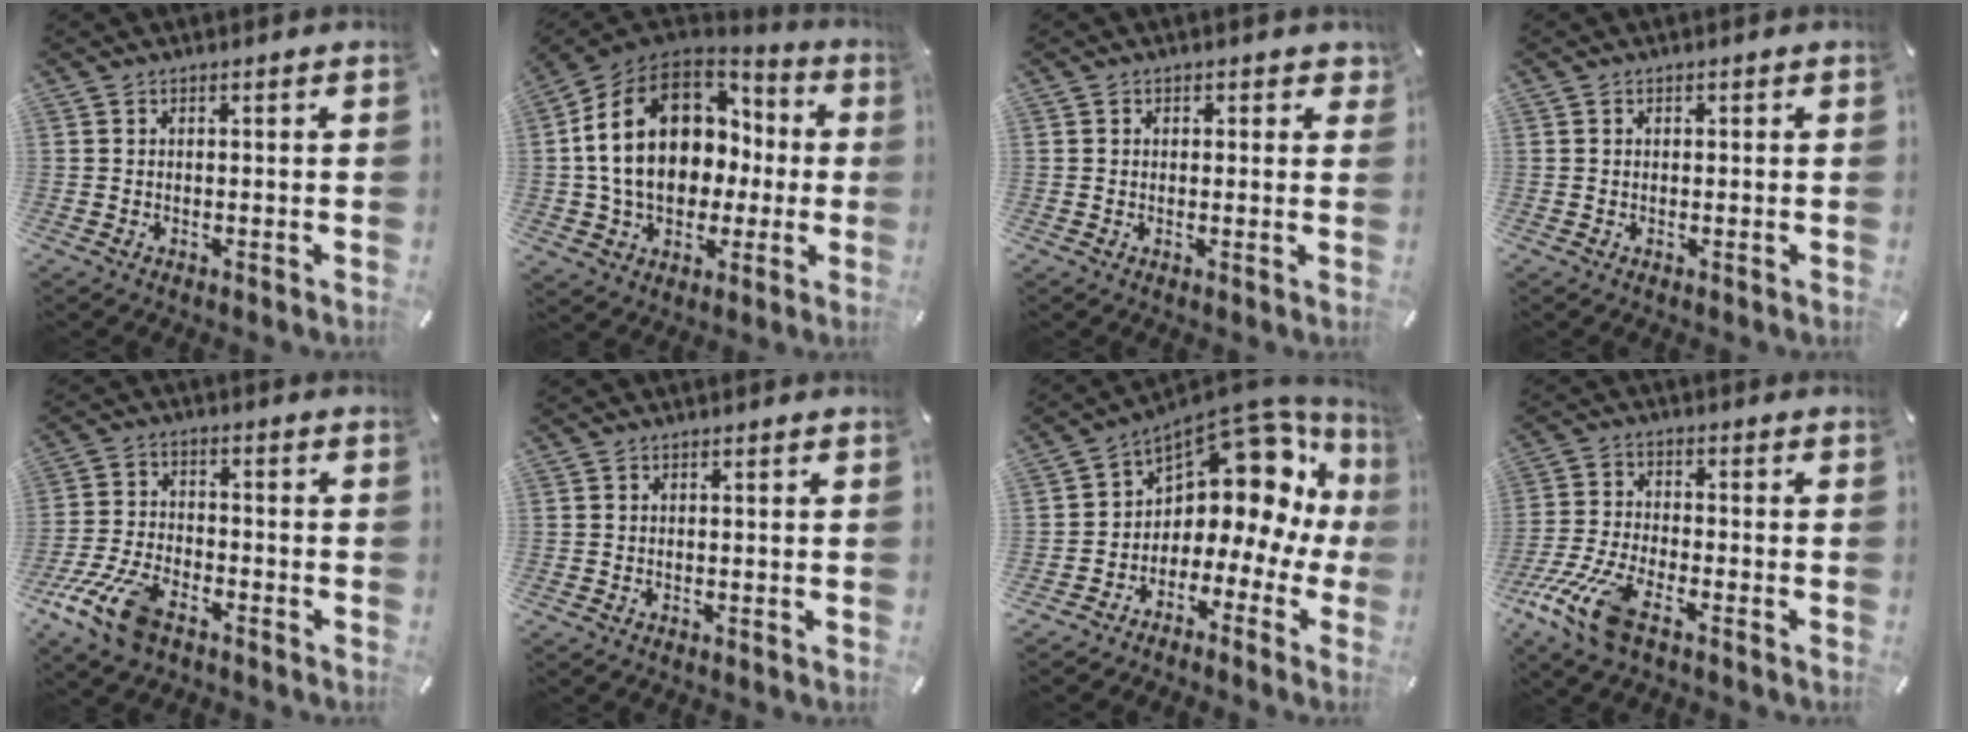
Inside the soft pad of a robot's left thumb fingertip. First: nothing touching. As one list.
[{"total": 19.9, "force": [2.5, 15.1, 12.7], "torque": [-0.256, 0.000, 0.046]}, {"total": 1.7, "force": [0.5, 1.5, 0.7], "torque": [0.008, -0.003, 0.002]}, {"total": 0.6, "force": [0.0, 0.6, 0.1], "torque": [-0.001, 0.005, -0.001]}, {"total": 12.5, "force": [-7.3, 6.5, 7.8], "torque": [-0.169, 0.033, -0.137]}, {"total": 0.0}, {"total": 12.6, "force": [6.1, 8.0, 7.6], "torque": [-0.109, -0.070, 0.098]}, {"total": 12.0, "force": [-7.2, 4.6, 8.4], "torque": [-0.190, 0.017, -0.134]}]